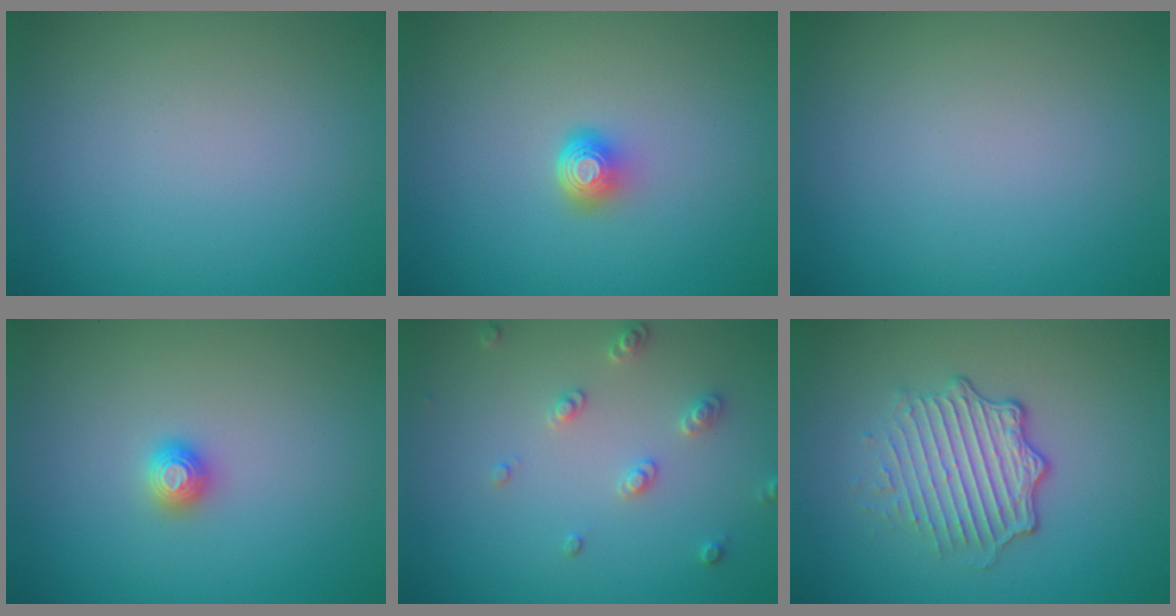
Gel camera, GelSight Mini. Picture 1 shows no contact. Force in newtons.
{"total": 2.1, "press": 1.4, "slide": 1.6}
{"total": 0.0}
{"total": 1.1, "press": 1.1, "slide": 0.0}
{"total": 2.2, "press": 2.1, "slide": 0.6}
{"total": 4.7, "press": 3.3, "slide": 3.3}